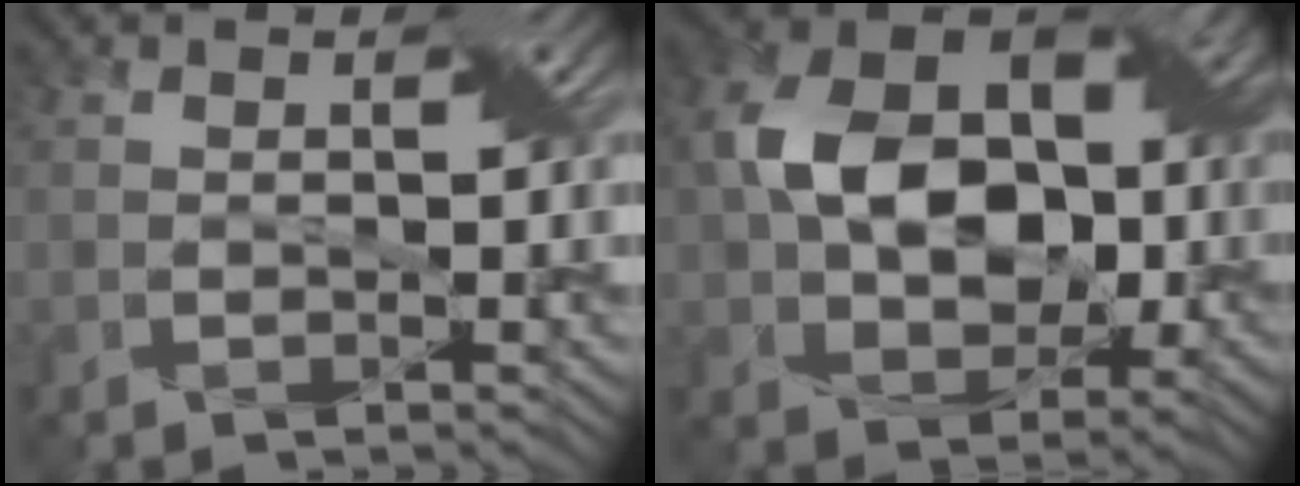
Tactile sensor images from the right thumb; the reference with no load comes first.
{"total": 13.3, "force": [0.3, 9.5, 9.3], "torque": [-0.169, 0.023, -0.001]}